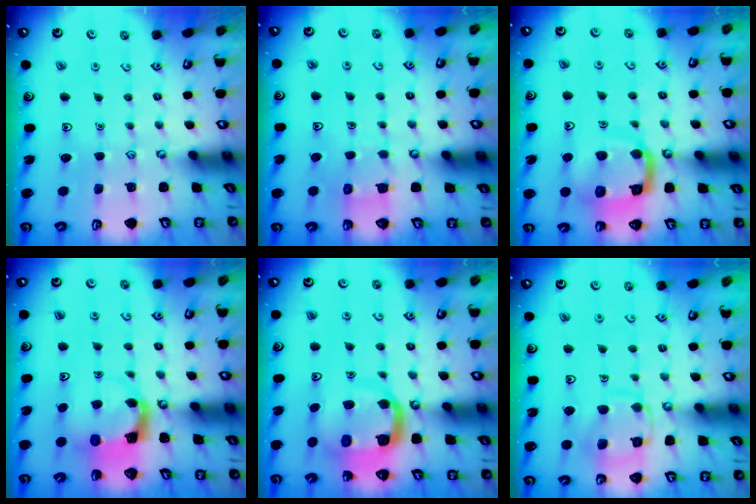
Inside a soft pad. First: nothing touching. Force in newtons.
{"total": 5.6, "press": 5.6, "slide": 0.3}
{"total": 12.5, "press": 12.4, "slide": 1.6}
{"total": 4.0, "press": 4.0, "slide": 0.2}
{"total": 9.6, "press": 9.6, "slide": 1.2}
{"total": 11.8, "press": 11.7, "slide": 0.9}